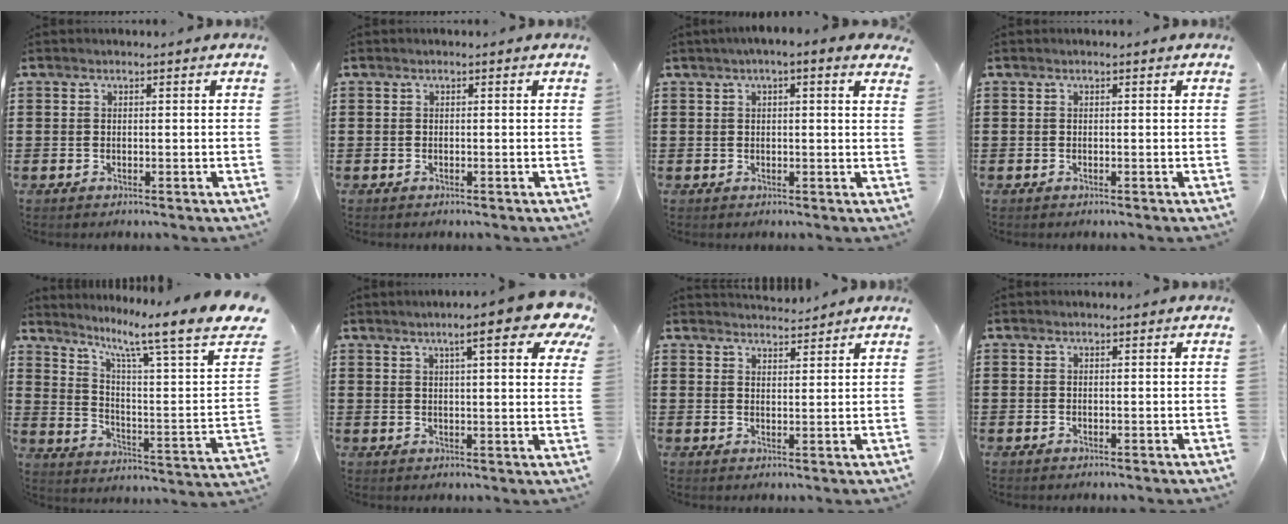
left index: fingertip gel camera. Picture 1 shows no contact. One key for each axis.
{"total": 0.0}
{"total": 1.7, "fx": 1.0, "fy": 0.6, "fz": 1.3, "tx": -0.029, "ty": 0.006, "tz": 0.015}
{"total": 0.0}
{"total": 9.1, "fx": 6.2, "fy": -0.3, "fz": 6.6, "tx": -0.134, "ty": -0.051, "tz": 0.088}
{"total": 9.6, "fx": 6.2, "fy": 1.7, "fz": 7.1, "tx": -0.113, "ty": -0.014, "tz": 0.097}
{"total": 2.7, "fx": 2.7, "fy": 0.1, "fz": -0.1, "tx": -0.006, "ty": -0.007, "tz": 0.051}
{"total": 0.0}